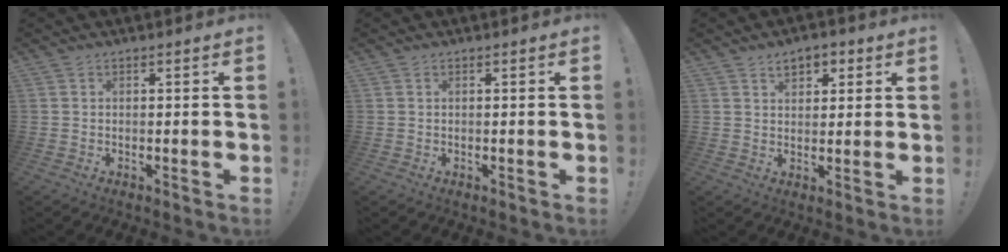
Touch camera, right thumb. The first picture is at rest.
{"total": 0.0}
{"total": 5.0, "force": [2.5, 3.5, 2.7], "torque": [-0.027, -0.006, 0.040]}